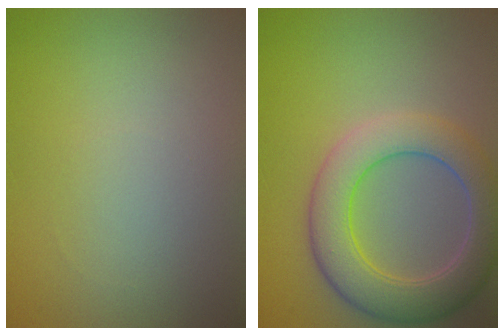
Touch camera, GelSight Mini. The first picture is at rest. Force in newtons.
{"total": 6.6, "press": 6.6, "slide": 0.4}